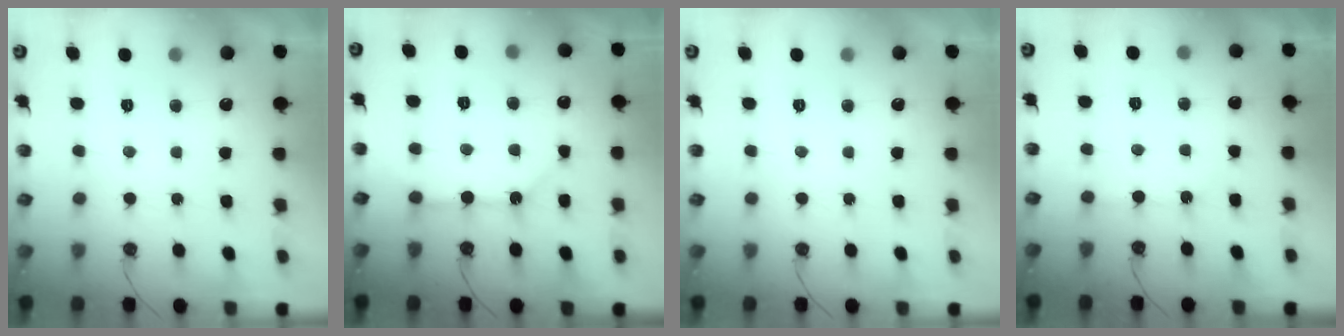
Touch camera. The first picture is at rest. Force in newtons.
{"total": 10.8, "press": 10.8, "slide": 1.0}
{"total": 0.0}
{"total": 2.2, "press": 2.2, "slide": 0.4}